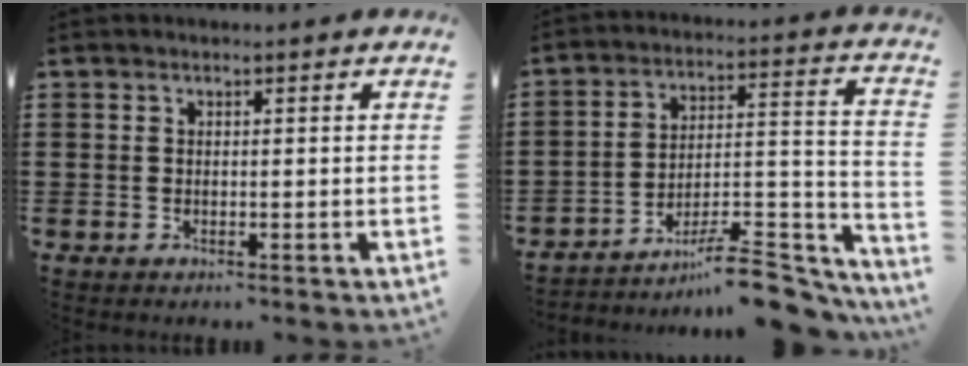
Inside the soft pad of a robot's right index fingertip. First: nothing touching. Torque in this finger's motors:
{"motor_torque": [-1.13, 0.70, -1.05, -0.21]}